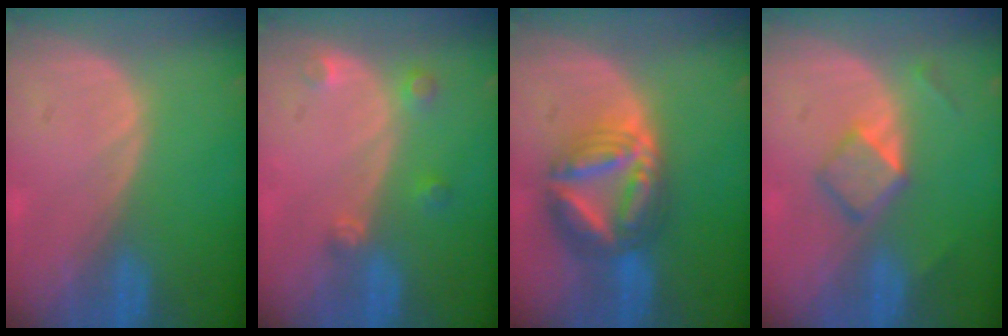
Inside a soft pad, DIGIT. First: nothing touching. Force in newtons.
{"total": 2.7, "press": 2.6, "slide": 0.4}
{"total": 9.1, "press": 9.1, "slide": 0.8}
{"total": 4.3, "press": 4.3, "slide": 0.4}